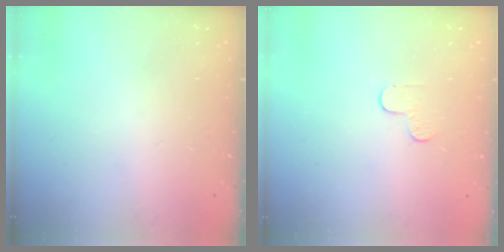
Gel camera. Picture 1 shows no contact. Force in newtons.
{"total": 4.7, "press": 4.6, "slide": 0.5}